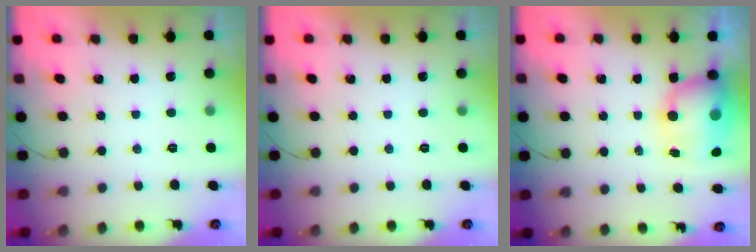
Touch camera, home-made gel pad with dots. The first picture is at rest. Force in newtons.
{"total": 0.0}
{"total": 9.8, "press": 9.6, "slide": 2.0}